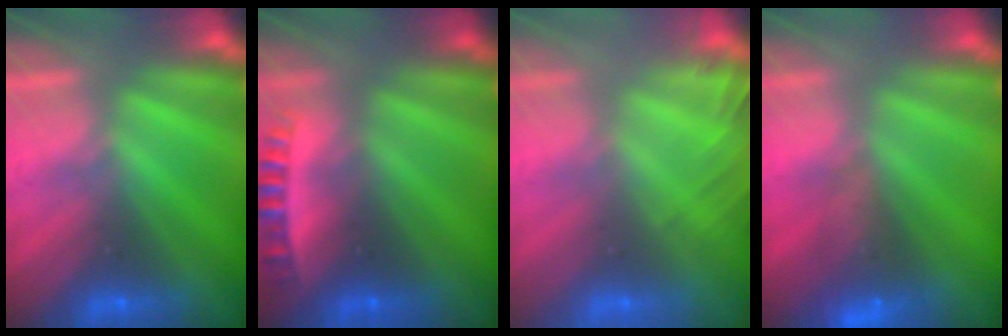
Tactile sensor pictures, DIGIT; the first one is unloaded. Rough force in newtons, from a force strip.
{"total": 2.7}
{"total": 5.6}
{"total": 7.2}